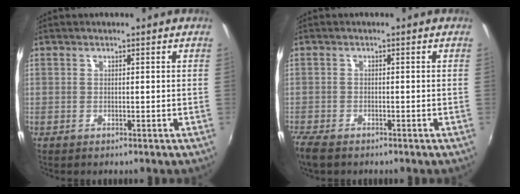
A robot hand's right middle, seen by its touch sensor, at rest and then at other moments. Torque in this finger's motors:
{"motor_torque": [0.73, -0.67, 0.03, 0.01]}